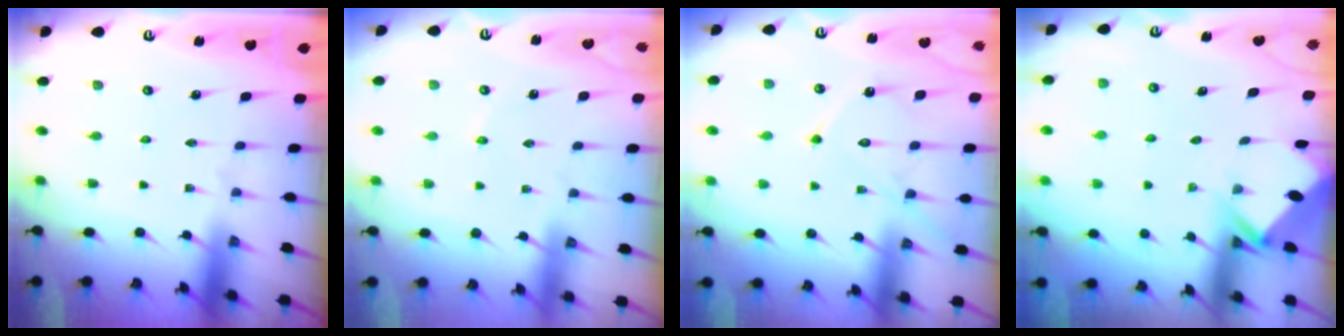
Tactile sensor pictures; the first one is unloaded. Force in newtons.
{"total": 1.6, "press": 1.6, "slide": 0.2}
{"total": 12.3, "press": 12.2, "slide": 1.2}
{"total": 2.7, "press": 2.7, "slide": 0.2}